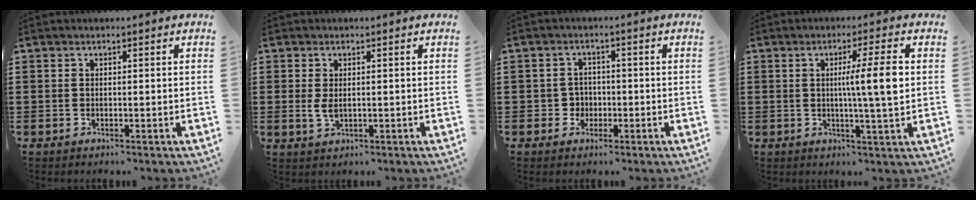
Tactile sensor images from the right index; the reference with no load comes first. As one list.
[{"total": 2.3, "force": [0.1, 1.0, 2.1], "torque": [-0.050, -0.003, 0.001]}, {"total": 2.6, "force": [-0.8, 2.4, 0.8], "torque": [-0.025, 0.002, -0.019]}, {"total": 7.4, "force": [0.9, -0.1, 7.4], "torque": [-0.128, -0.007, 0.005]}]